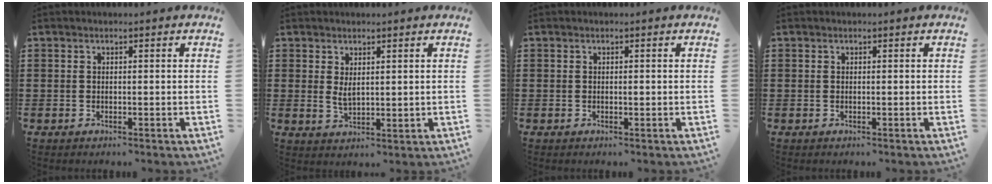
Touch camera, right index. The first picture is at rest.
{"total": 2.6, "force": [1.1, 1.0, 2.1], "torque": [-0.043, -0.001, 0.022]}
{"total": 0.5, "force": [0.0, 0.2, 0.5], "torque": [-0.011, -0.003, 0.000]}
{"total": 0.0}